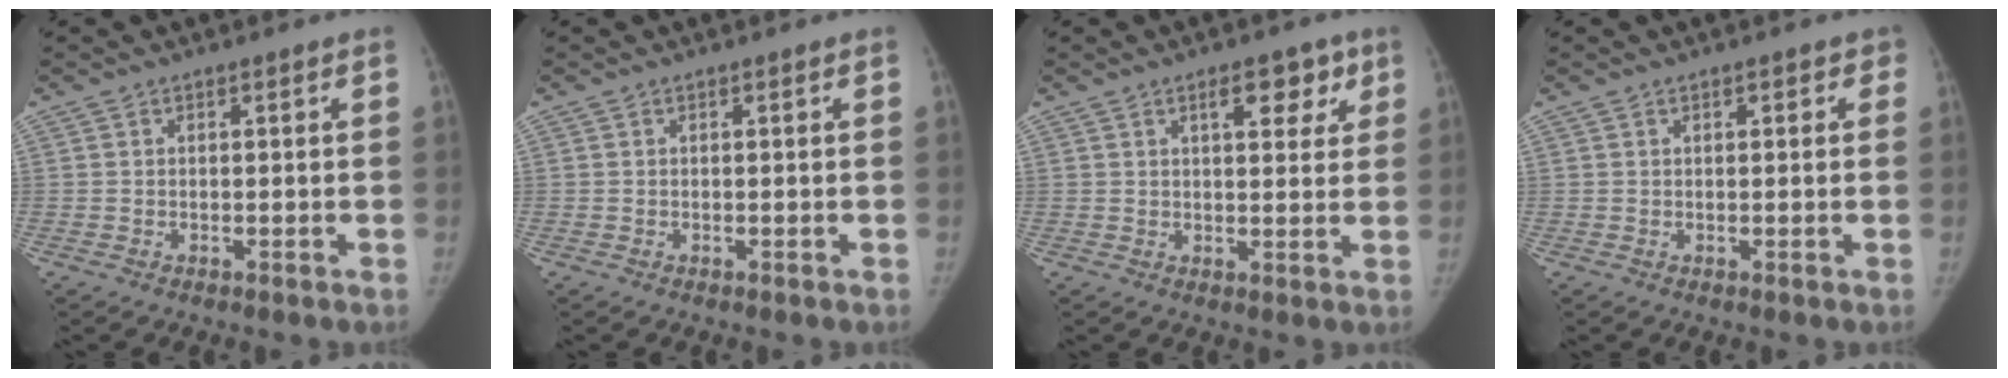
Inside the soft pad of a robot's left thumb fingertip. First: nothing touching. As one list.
[{"total": 0.0}, {"total": 6.7, "force": [3.4, 3.3, 4.7], "torque": [-0.033, -0.012, 0.043]}, {"total": 1.5, "force": [0.7, 1.0, 0.9], "torque": [0.005, 0.002, 0.003]}]